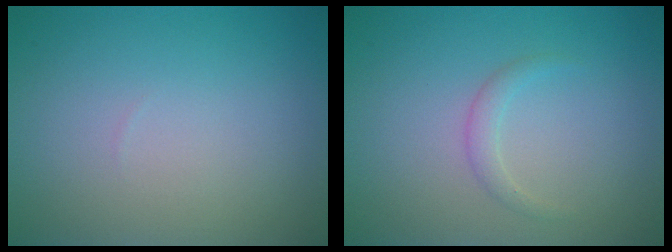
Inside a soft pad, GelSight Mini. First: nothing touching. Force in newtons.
{"total": 1.2, "press": 1.1, "slide": 0.1}